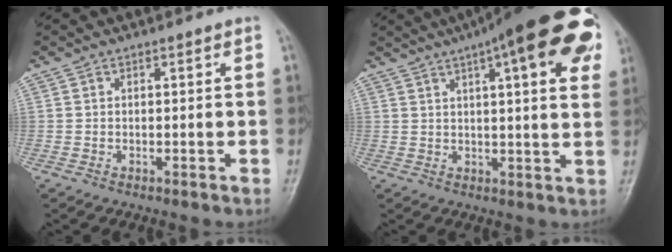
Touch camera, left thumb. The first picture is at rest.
{"total": 22.8, "force": [11.0, 6.0, 19.0], "torque": [-0.251, 0.012, 0.140]}